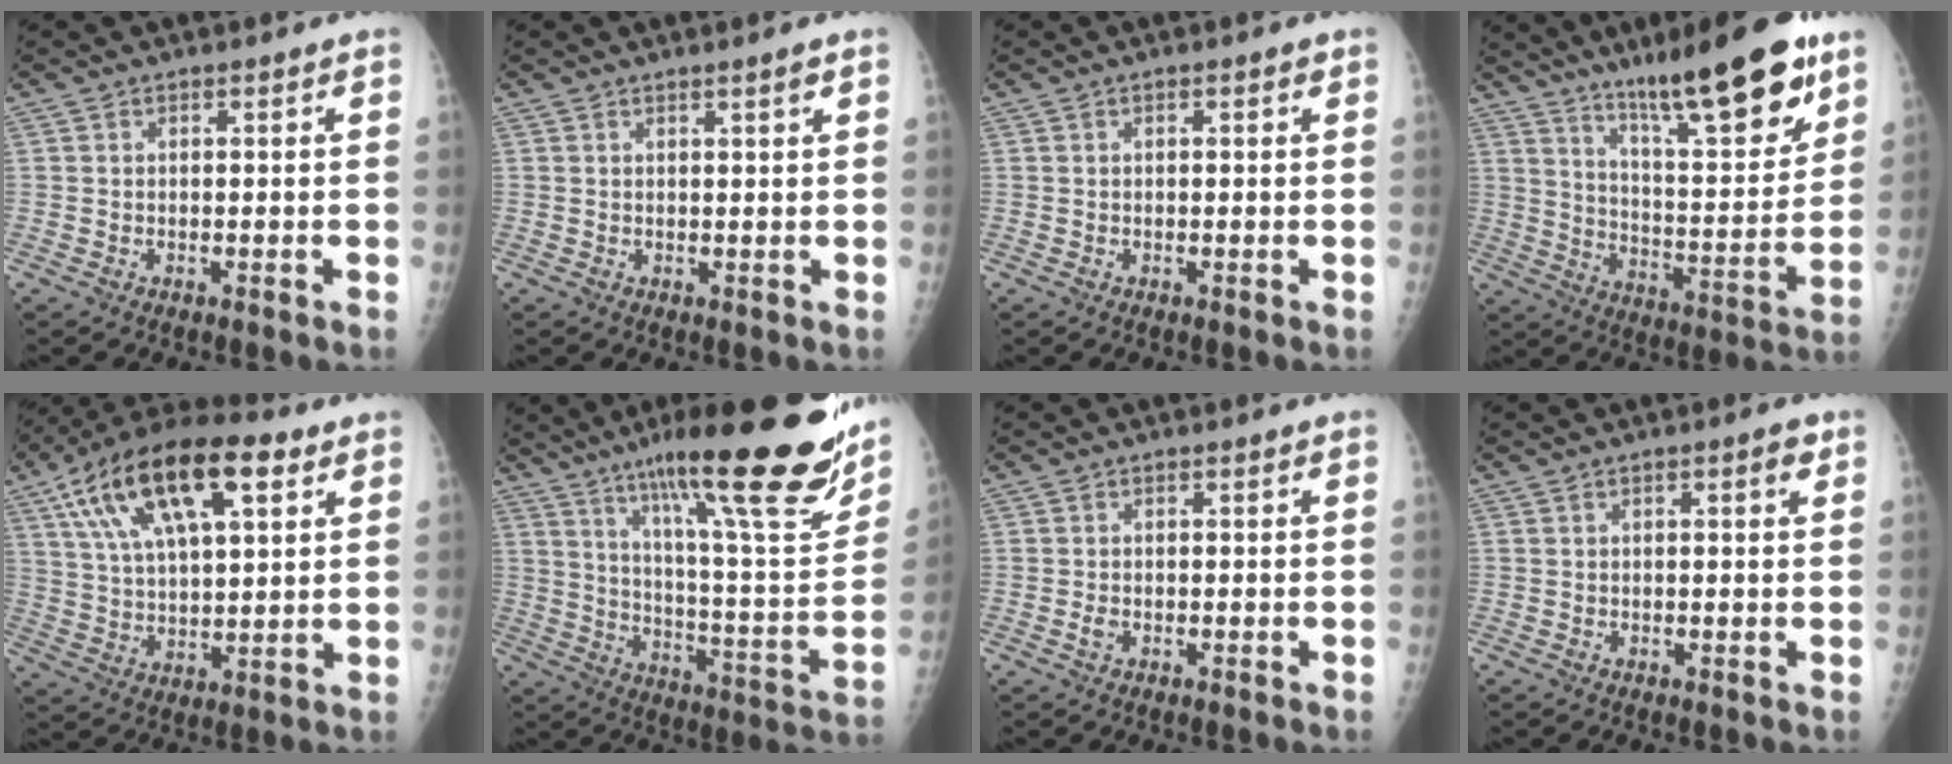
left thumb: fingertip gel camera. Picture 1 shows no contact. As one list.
[{"total": 1.3, "force": [0.8, -0.1, 1.1], "torque": [-0.016, -0.004, 0.013]}, {"total": 0.9, "force": [0.3, 0.3, 0.8], "torque": [-0.010, 0.003, 0.002]}, {"total": 21.3, "force": [14.0, 4.5, 15.5], "torque": [-0.207, -0.070, 0.225]}, {"total": 21.7, "force": [9.9, 9.1, 17.0], "torque": [-0.292, 0.002, 0.174]}, {"total": 30.2, "force": [19.1, 5.2, 22.8], "torque": [-0.319, -0.059, 0.289]}, {"total": 1.1, "force": [-0.5, 0.7, 0.7], "torque": [-0.014, 0.002, -0.010]}, {"total": 2.1, "force": [0.8, 0.7, 1.9], "torque": [-0.023, 0.002, 0.008]}]